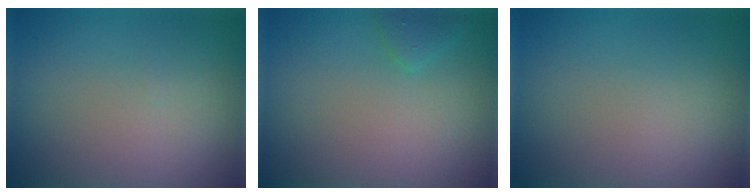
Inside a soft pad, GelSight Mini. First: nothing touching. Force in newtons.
{"total": 1.2, "press": 1.2, "slide": 0.1}
{"total": 0.0}